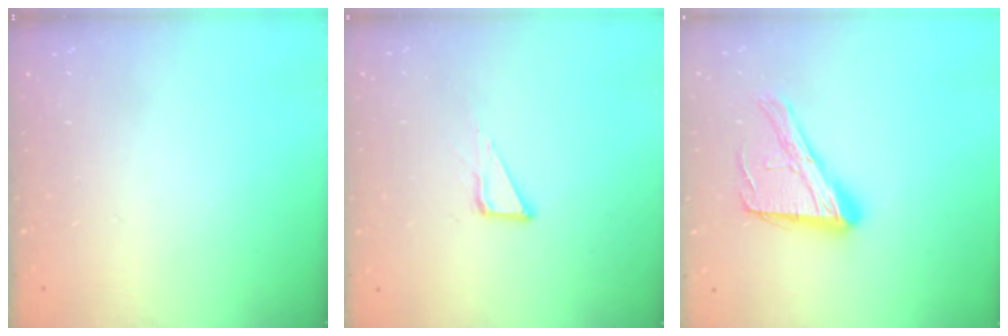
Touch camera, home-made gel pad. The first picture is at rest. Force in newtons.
{"total": 1.9, "press": 1.9, "slide": 0.1}
{"total": 14.7, "press": 14.7, "slide": 1.1}